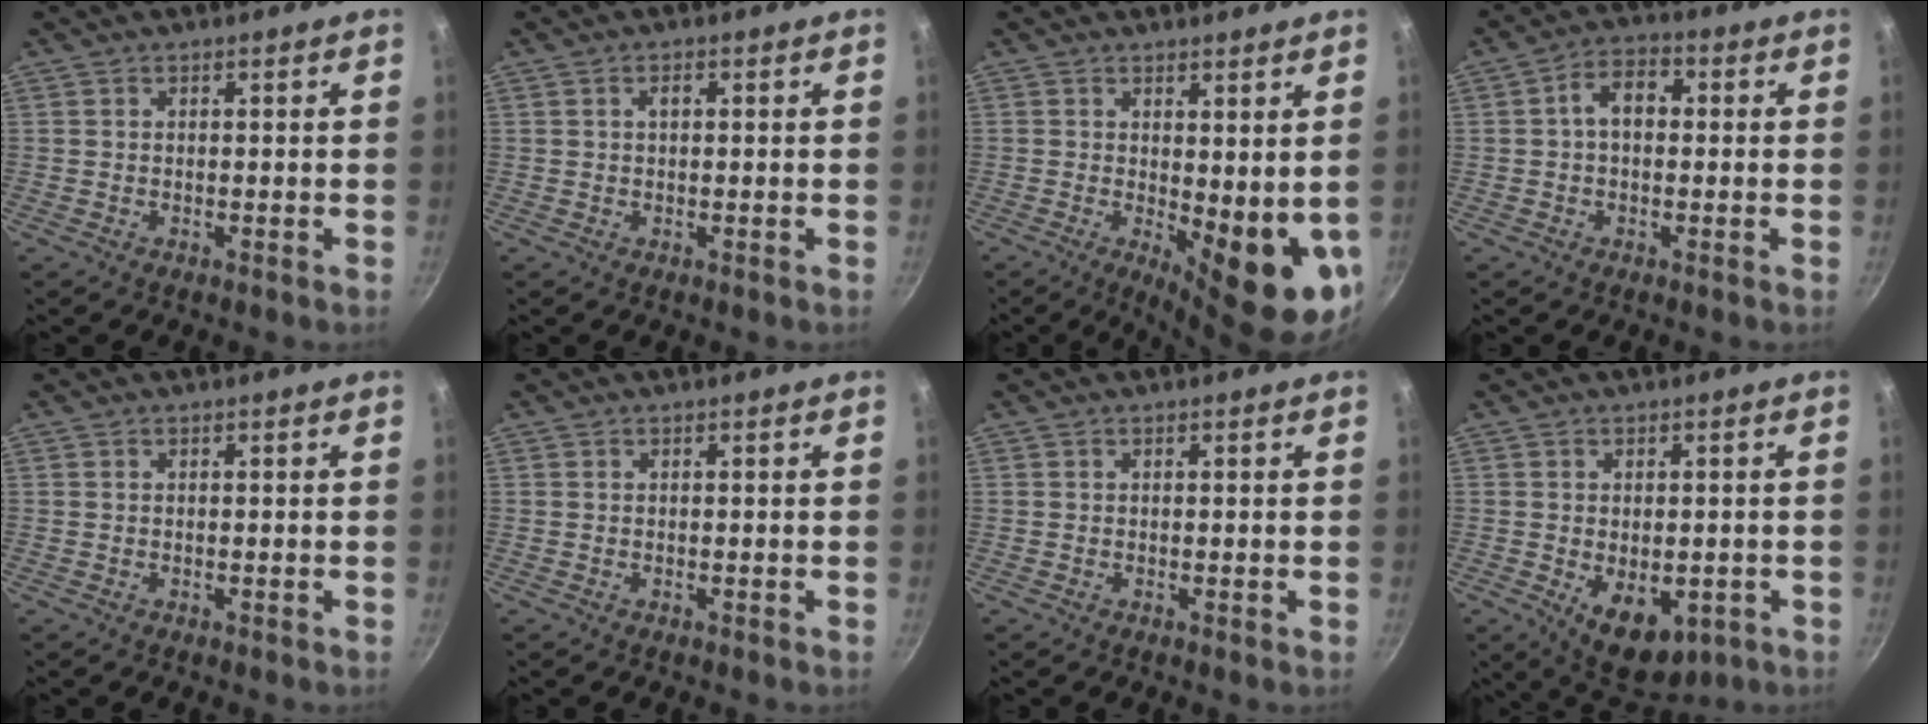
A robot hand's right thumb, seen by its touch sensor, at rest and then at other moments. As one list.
[{"total": 1.4, "force": [0.3, 0.9, 1.1], "torque": [-0.016, 0.006, 0.004]}, {"total": 11.0, "force": [0.1, 4.1, 10.2], "torque": [-0.110, -0.020, 0.013]}, {"total": 6.2, "force": [0.5, 4.1, 4.6], "torque": [-0.057, 0.018, -0.002]}, {"total": 0.0}, {"total": 0.0}, {"total": 0.0}, {"total": 9.8, "force": [-2.5, 6.1, 7.3], "torque": [-0.075, -0.004, -0.018]}]